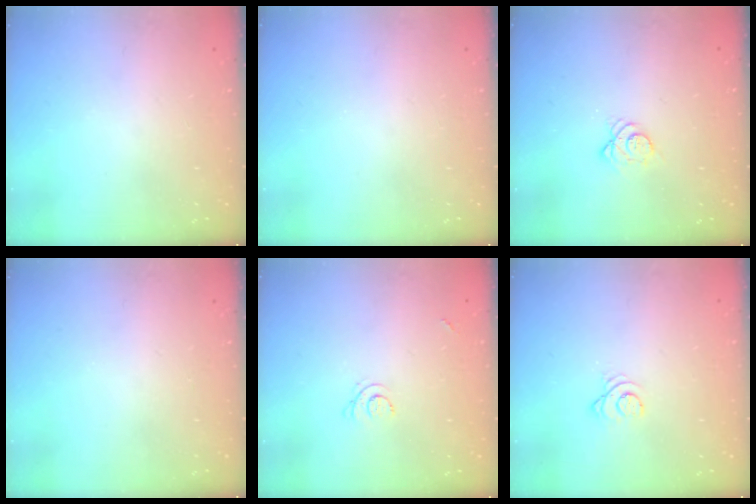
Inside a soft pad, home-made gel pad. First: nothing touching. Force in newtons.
{"total": 0.0}
{"total": 4.6, "press": 4.6, "slide": 0.4}
{"total": 0.0}
{"total": 3.4, "press": 3.3, "slide": 0.8}
{"total": 2.8, "press": 2.8, "slide": 0.3}